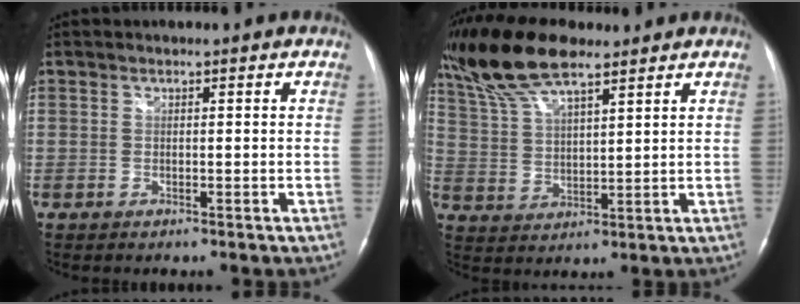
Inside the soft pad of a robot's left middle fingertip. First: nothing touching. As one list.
[{"total": 12.3, "force": [9.3, 3.0, 7.5], "torque": [-0.160, 0.020, 0.182]}]